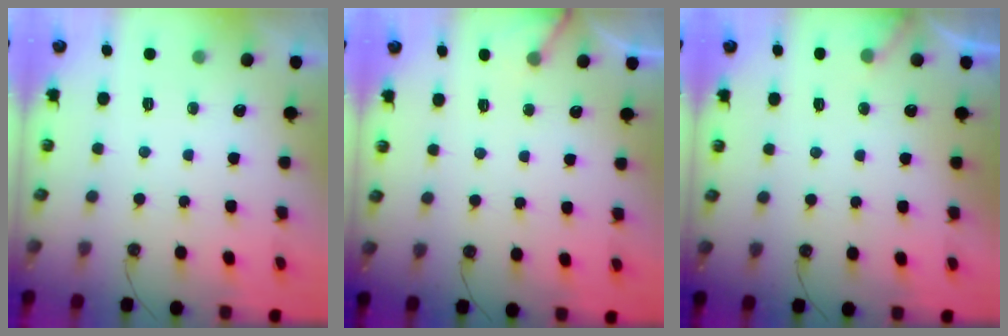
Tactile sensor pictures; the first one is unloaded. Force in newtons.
{"total": 3.6, "press": 3.6, "slide": 0.2}
{"total": 4.5, "press": 4.5, "slide": 0.4}